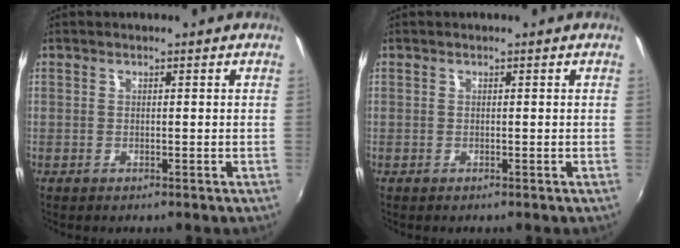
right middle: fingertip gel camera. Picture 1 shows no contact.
{"total": 0.0}